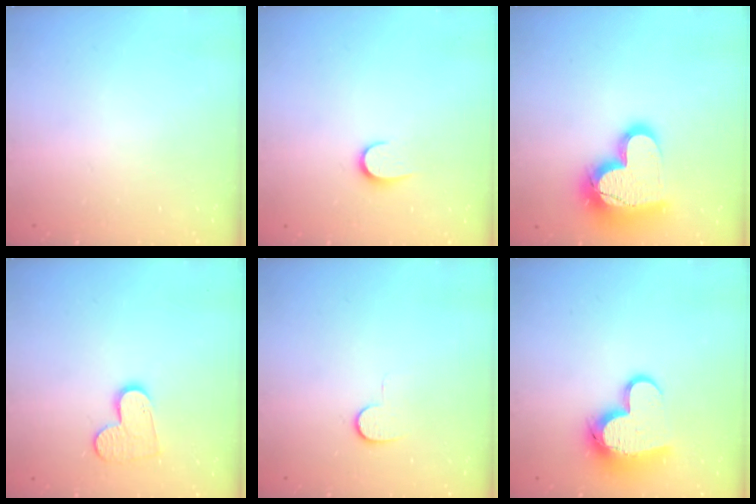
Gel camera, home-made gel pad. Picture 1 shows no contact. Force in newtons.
{"total": 5.7, "press": 5.7, "slide": 0.6}
{"total": 19.2, "press": 19.2, "slide": 1.5}
{"total": 10.0, "press": 10.0, "slide": 0.8}
{"total": 6.4, "press": 6.4, "slide": 0.4}
{"total": 13.9, "press": 13.8, "slide": 1.8}